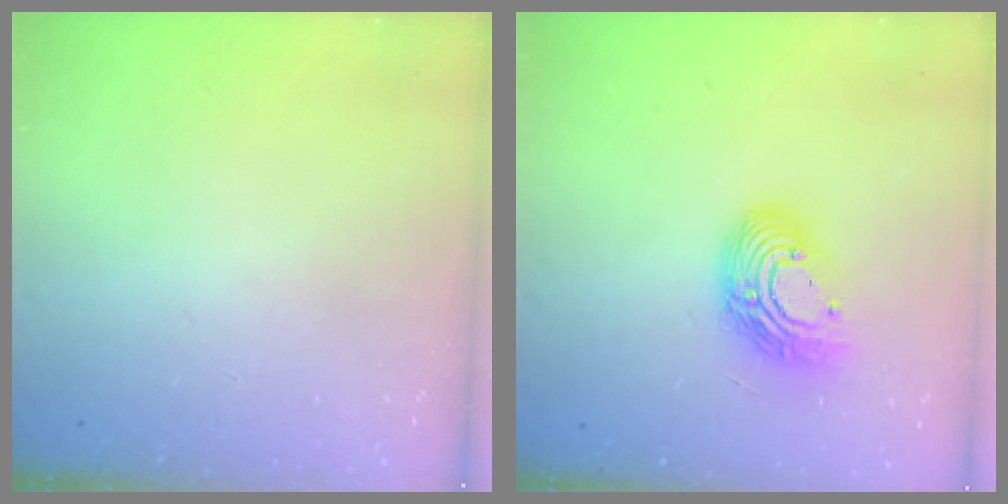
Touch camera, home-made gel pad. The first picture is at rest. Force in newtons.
{"total": 14.9, "press": 14.9, "slide": 1.3}